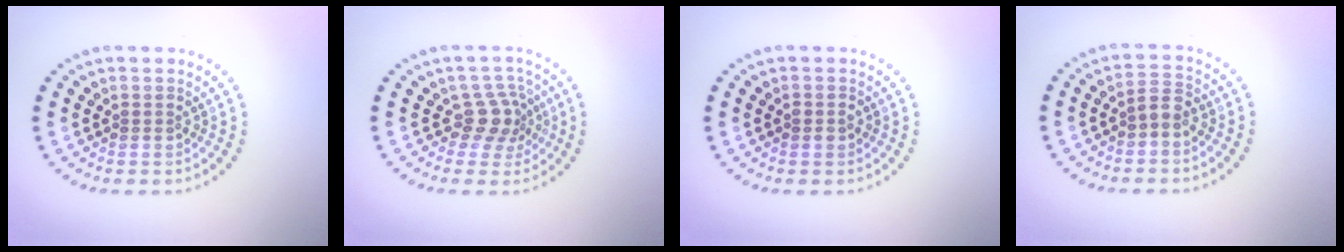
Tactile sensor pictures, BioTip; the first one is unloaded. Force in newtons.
{"total": 3.0, "press": 2.1, "slide": 2.1}
{"total": 1.2, "press": 1.2, "slide": 0.2}
{"total": 1.7, "press": 1.6, "slide": 0.7}